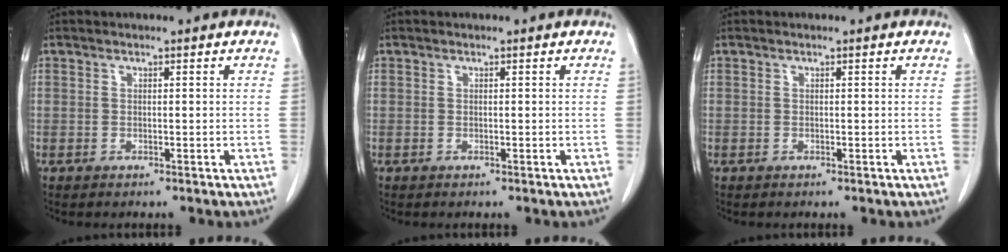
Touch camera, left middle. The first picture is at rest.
{"total": 0.0}
{"total": 0.0}